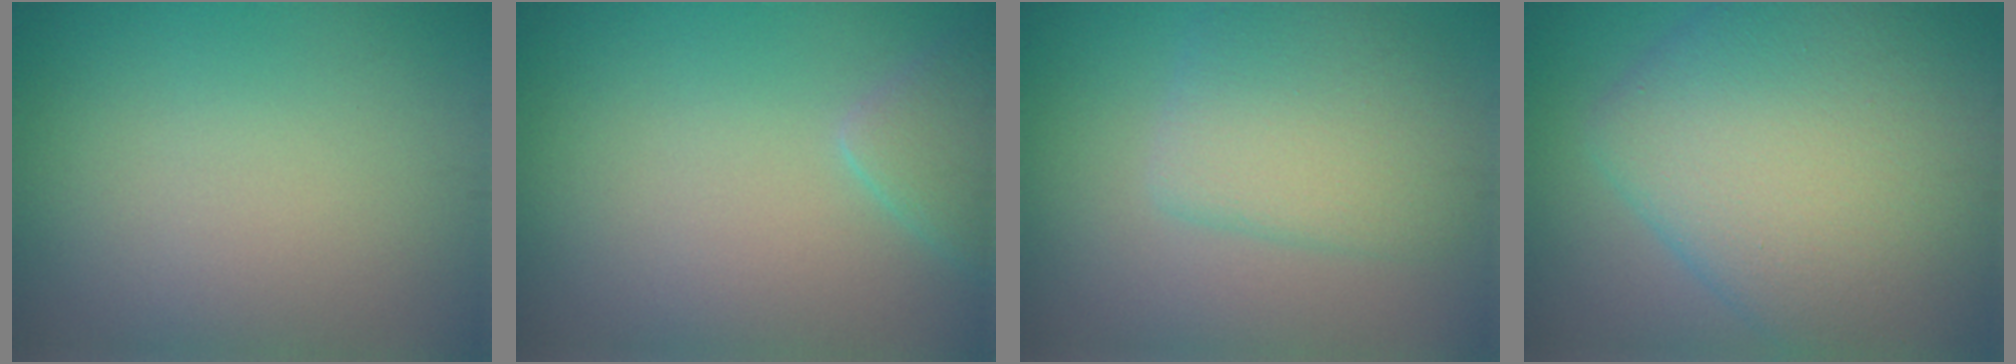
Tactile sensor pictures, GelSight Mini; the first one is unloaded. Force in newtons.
{"total": 2.5, "press": 2.4, "slide": 0.2}
{"total": 5.2, "press": 5.2, "slide": 0.1}
{"total": 13.7, "press": 13.7, "slide": 0.6}